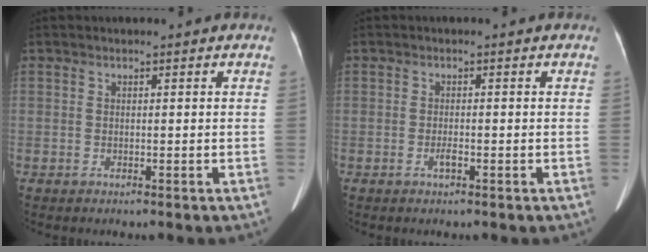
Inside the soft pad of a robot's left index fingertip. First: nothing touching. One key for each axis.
{"total": 1.0, "fx": -0.6, "fy": 0.1, "fz": 0.8, "tx": -0.019, "ty": -0.001, "tz": -0.009}